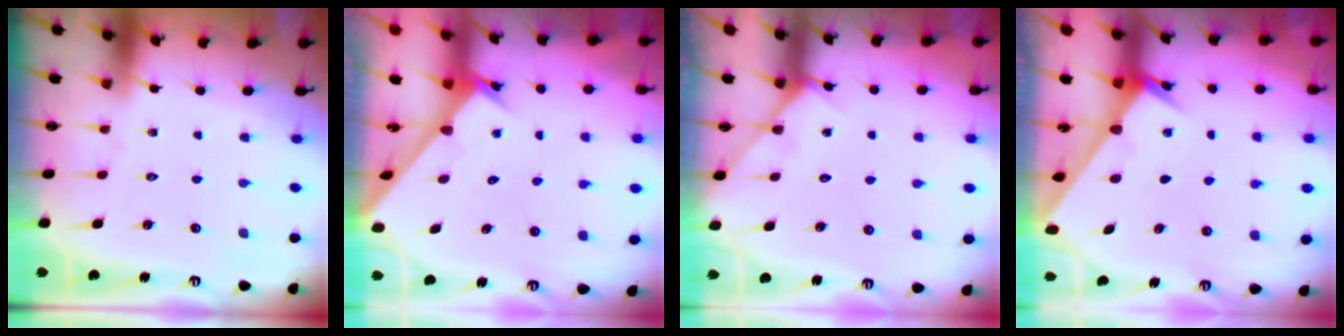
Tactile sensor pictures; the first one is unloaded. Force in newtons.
{"total": 2.4, "press": 2.4, "slide": 0.2}
{"total": 4.8, "press": 4.8, "slide": 0.5}
{"total": 1.9, "press": 1.9, "slide": 0.0}